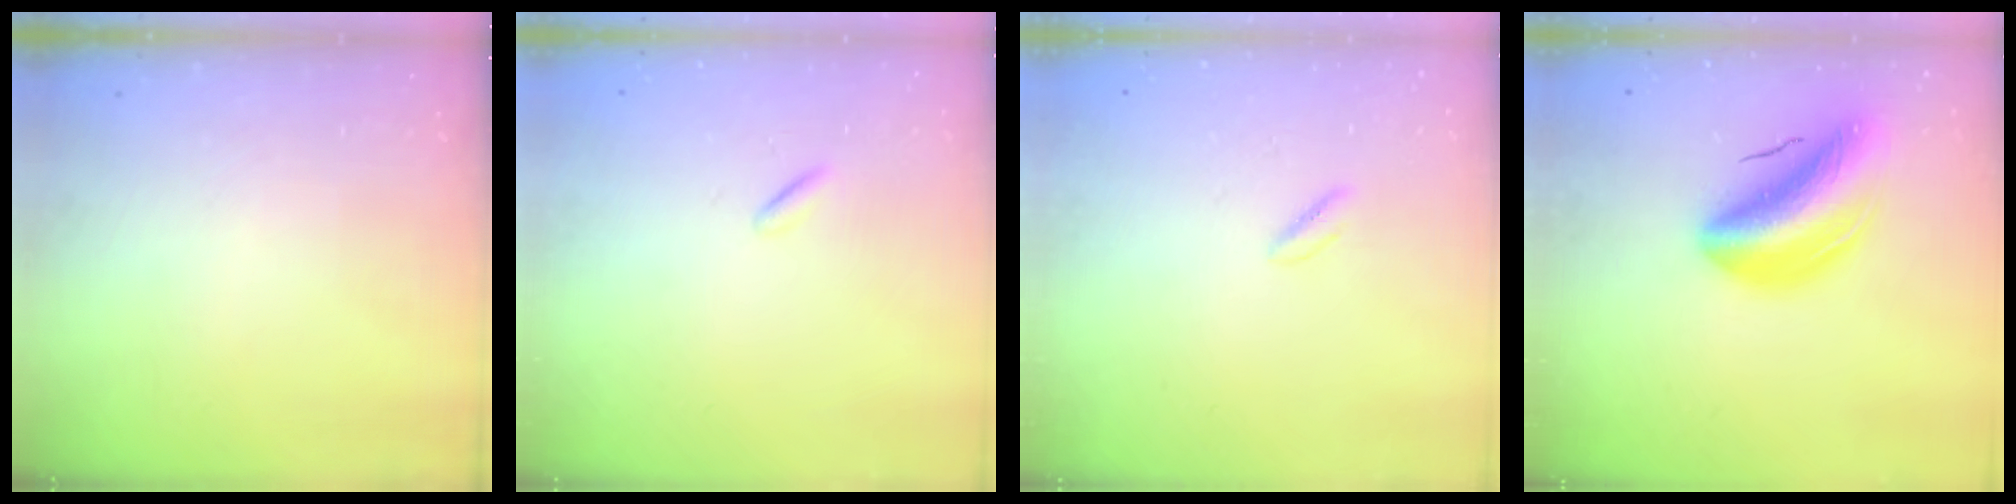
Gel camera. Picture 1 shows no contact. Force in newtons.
{"total": 0.0}
{"total": 1.6, "press": 1.2, "slide": 1.0}
{"total": 12.8, "press": 12.3, "slide": 3.4}